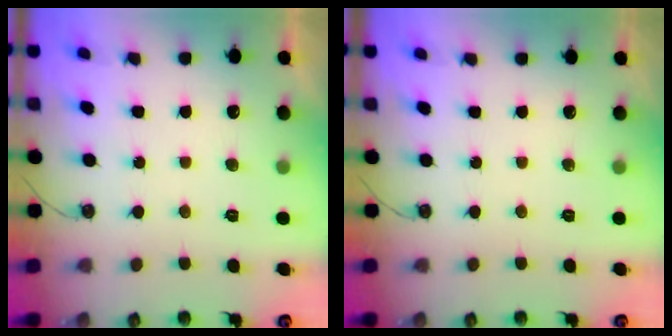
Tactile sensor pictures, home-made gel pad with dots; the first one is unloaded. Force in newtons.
{"total": 0.0}